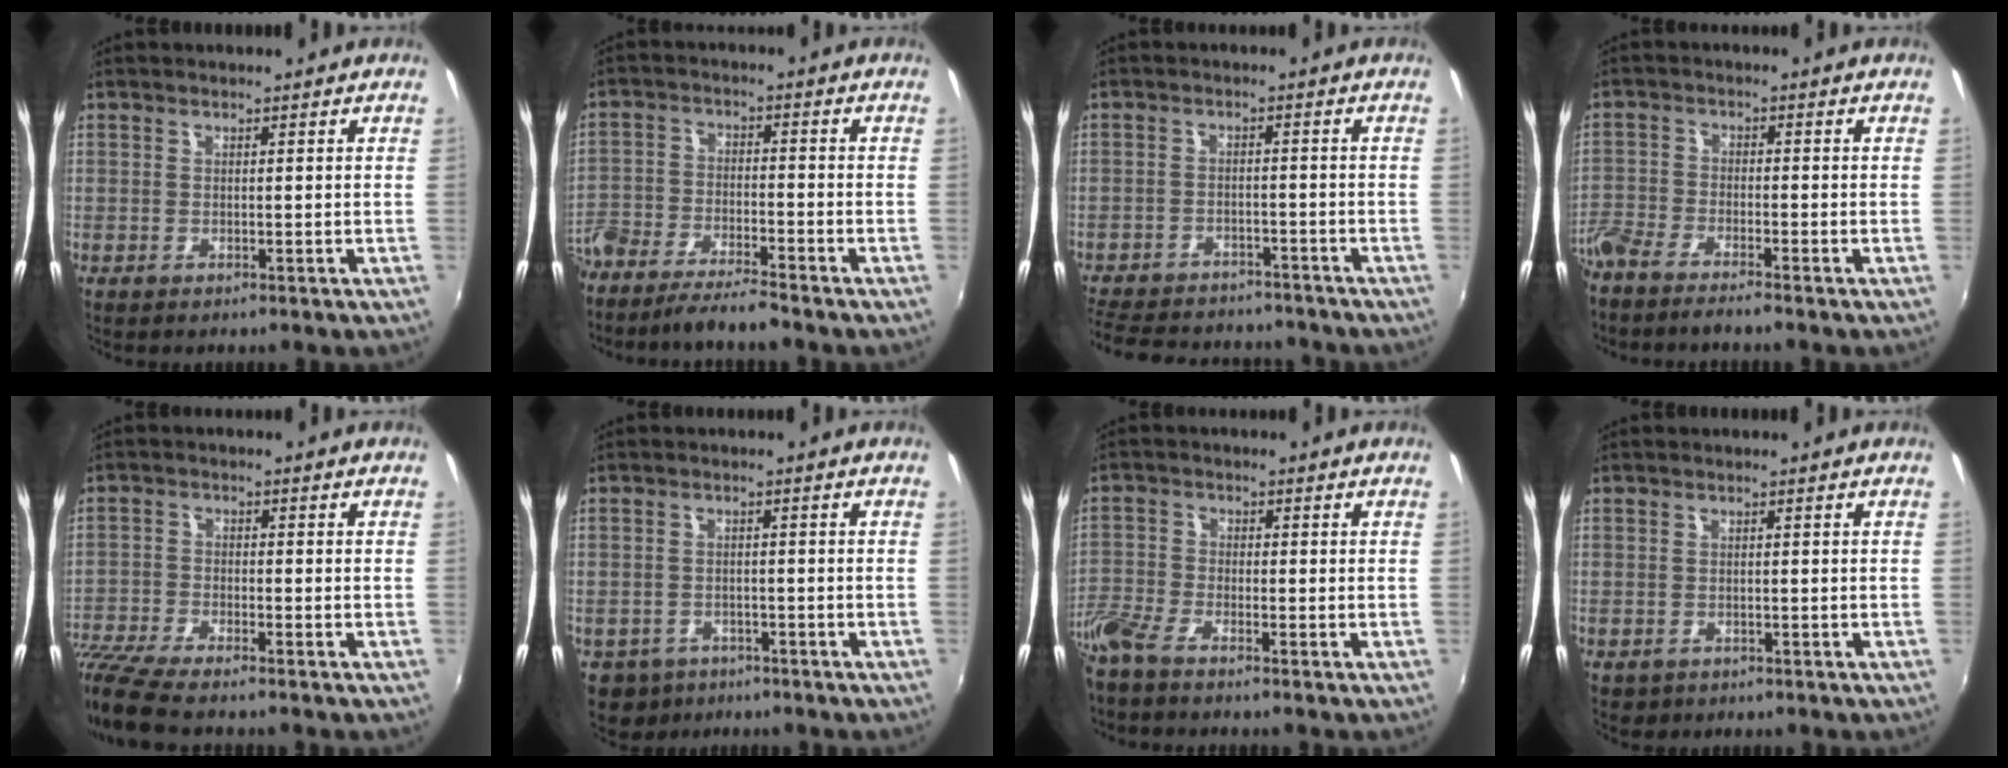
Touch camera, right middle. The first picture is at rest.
{"total": 9.2, "force": [-7.8, 1.6, 4.5], "torque": [-0.117, -0.014, -0.147]}
{"total": 17.7, "force": [-15.1, 6.5, 6.5], "torque": [-0.157, 0.002, -0.215]}
{"total": 6.0, "force": [-5.3, 0.8, 2.8], "torque": [-0.082, -0.014, -0.107]}
{"total": 9.7, "force": [-8.6, 1.0, 4.5], "torque": [-0.115, -0.030, -0.165]}
{"total": 6.7, "force": [-4.0, 5.0, 2.0], "torque": [-0.063, -0.012, -0.058]}
{"total": 5.2, "force": [-4.5, 0.7, 2.6], "torque": [-0.073, -0.012, -0.099]}
{"total": 1.6, "force": [-0.7, 1.4, 0.5], "torque": [-0.013, -0.005, -0.008]}